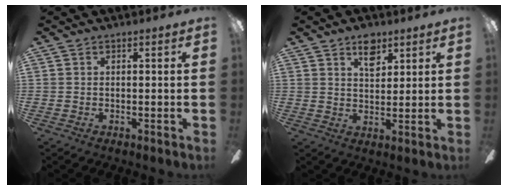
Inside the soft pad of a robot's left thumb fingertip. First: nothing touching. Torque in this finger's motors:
{"motor_torque": [0.15, -0.09, 0.46, -0.47, 0.00]}